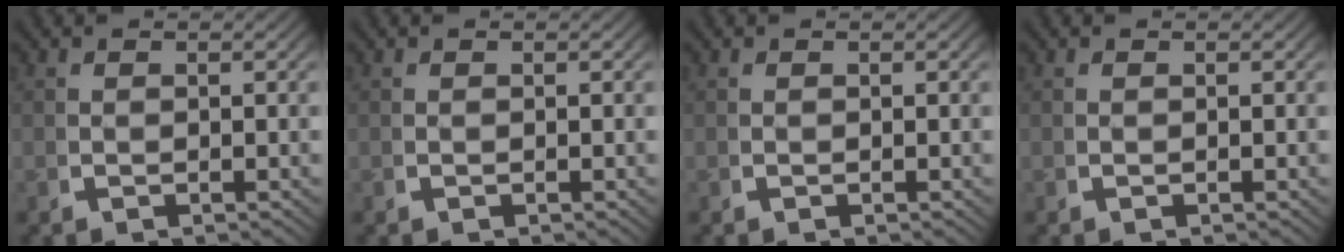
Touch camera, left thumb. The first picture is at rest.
{"total": 0.0}
{"total": 0.0}
{"total": 0.0}